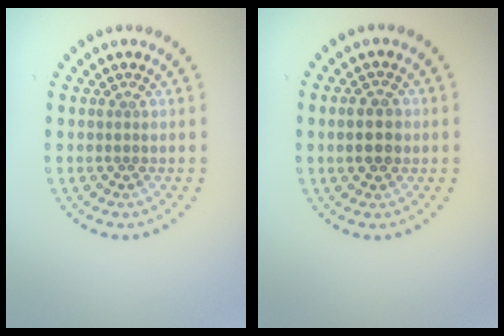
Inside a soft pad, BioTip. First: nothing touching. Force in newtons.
{"total": 3.5, "press": 3.5, "slide": 0.0}